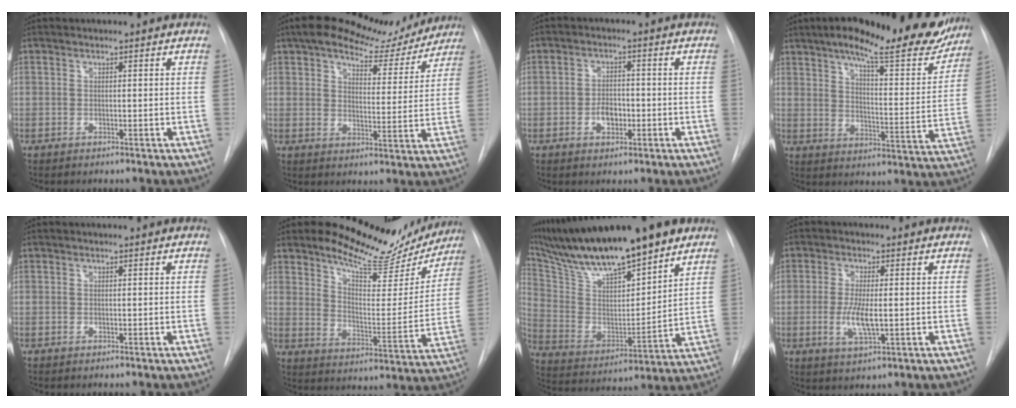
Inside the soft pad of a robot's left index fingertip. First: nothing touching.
{"total": 13.0, "force": [11.2, 4.1, 5.2], "torque": [-0.065, 0.002, 0.151]}
{"total": 3.6, "force": [-1.1, 2.3, 2.6], "torque": [-0.041, 0.004, -0.017]}
{"total": 22.6, "force": [18.4, 4.7, 12.2], "torque": [-0.174, -0.020, 0.236]}
{"total": 0.0}
{"total": 16.5, "force": [14.7, 5.0, 5.5], "torque": [-0.071, -0.037, 0.197]}
{"total": 20.9, "force": [16.8, 3.1, 12.0], "torque": [-0.213, 0.004, 0.299]}
{"total": 5.2, "force": [-0.6, 1.2, 5.0], "torque": [-0.106, -0.012, -0.009]}